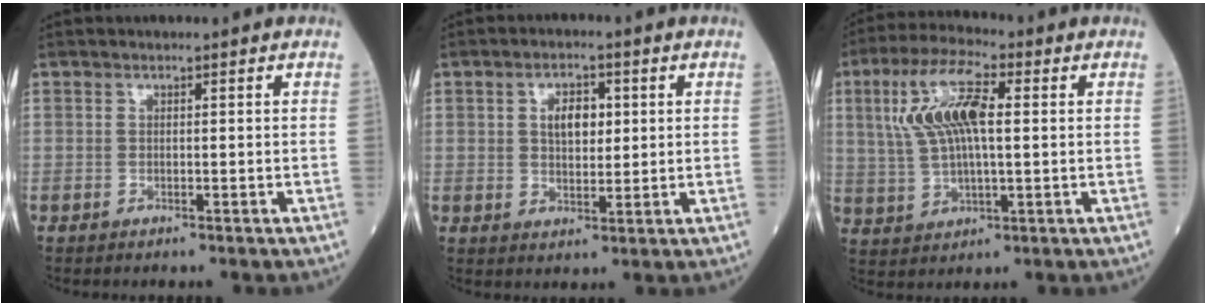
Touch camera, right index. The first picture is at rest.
{"total": 4.9, "force": [1.3, 2.6, 3.9], "torque": [-0.068, 0.006, 0.027]}
{"total": 11.2, "force": [2.6, 3.2, 10.4], "torque": [-0.225, 0.021, 0.054]}